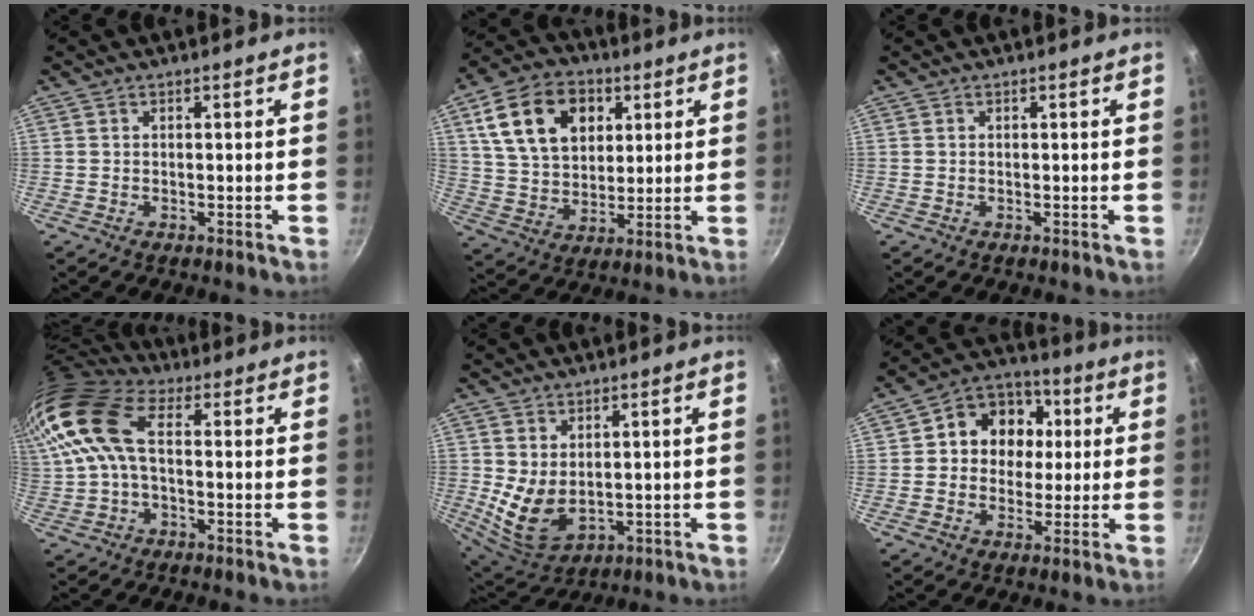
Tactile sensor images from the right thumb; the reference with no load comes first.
{"total": 17.0, "force": [6.1, 11.8, 10.5], "torque": [-0.165, -0.006, 0.108]}
{"total": 0.0}
{"total": 14.1, "force": [2.3, 7.9, 11.5], "torque": [-0.232, 0.022, 0.034]}
{"total": 8.7, "force": [1.0, 5.6, 6.5], "torque": [-0.111, -0.029, 0.038]}
{"total": 11.9, "force": [1.8, 10.3, 5.8], "torque": [-0.049, 0.013, 0.011]}